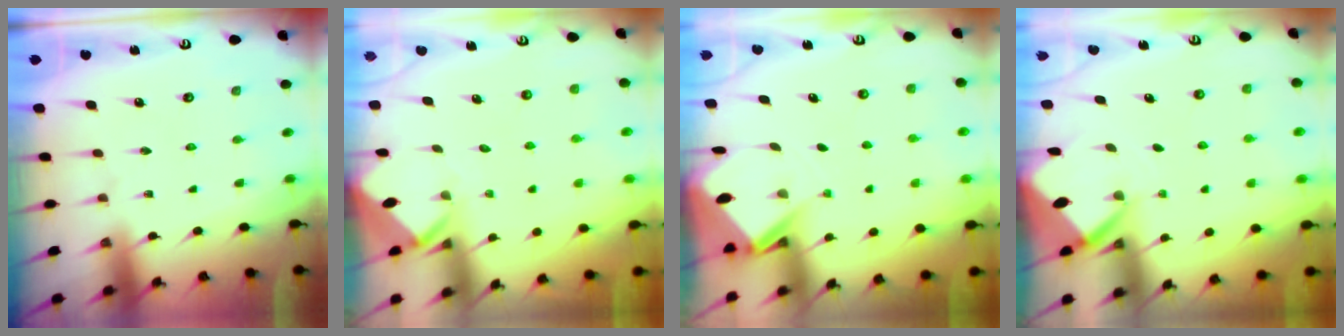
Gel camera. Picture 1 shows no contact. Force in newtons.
{"total": 3.7, "press": 3.7, "slide": 0.2}
{"total": 4.7, "press": 4.7, "slide": 0.3}
{"total": 3.2, "press": 3.2, "slide": 0.2}